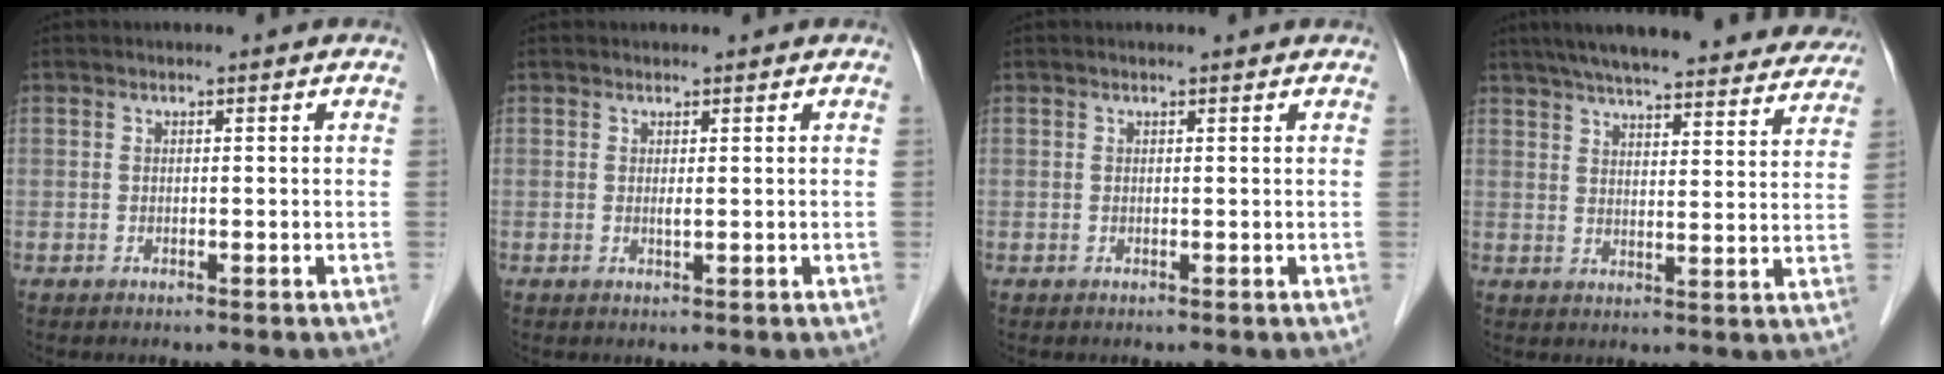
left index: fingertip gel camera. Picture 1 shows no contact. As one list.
[{"total": 0.5, "force": [0.2, 0.2, 0.5], "torque": [-0.012, -0.006, 0.000]}, {"total": 1.1, "force": [1.0, 0.1, 0.3], "torque": [-0.011, 0.006, 0.010]}, {"total": 28.0, "force": [24.6, 5.3, 12.1], "torque": [-0.191, -0.003, 0.306]}]